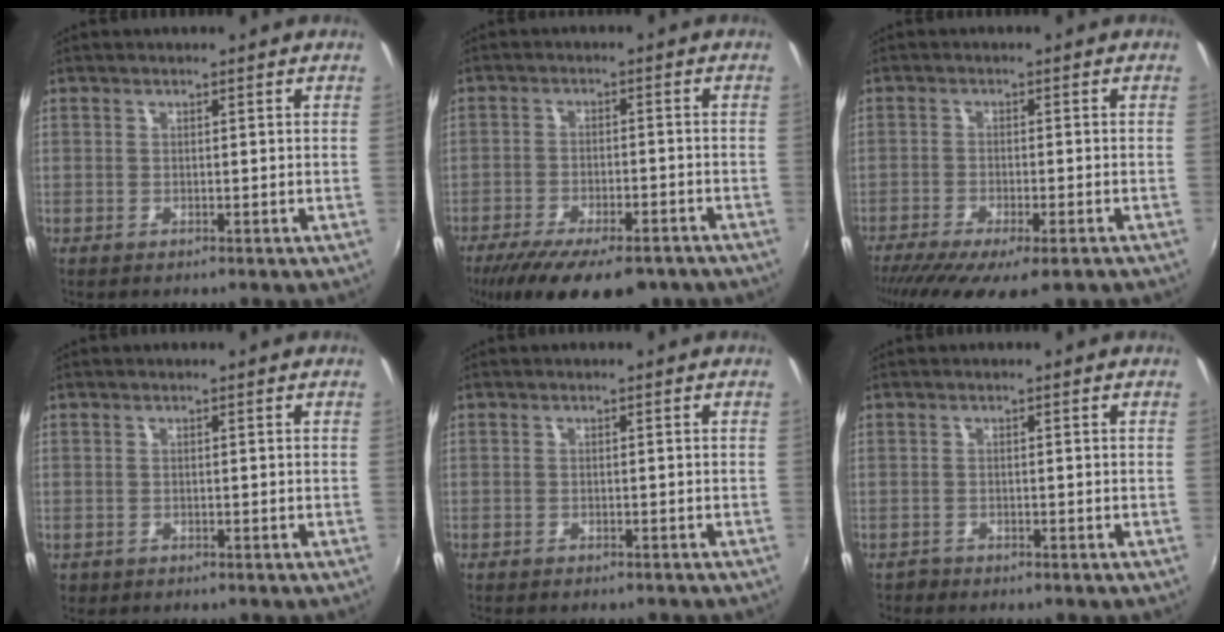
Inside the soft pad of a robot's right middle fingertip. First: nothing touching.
{"total": 18.0, "force": [-13.4, 6.6, 10.1], "torque": [-0.202, -0.039, -0.196]}
{"total": 13.1, "force": [-9.4, 3.5, 8.5], "torque": [-0.176, -0.056, -0.146]}
{"total": 1.1, "force": [-0.6, 0.9, 0.2], "torque": [-0.010, -0.004, -0.008]}
{"total": 2.8, "force": [-2.5, 0.8, 1.0], "torque": [-0.026, -0.013, -0.037]}
{"total": 1.3, "force": [-1.1, 0.7, -0.1], "torque": [-0.002, -0.001, -0.021]}